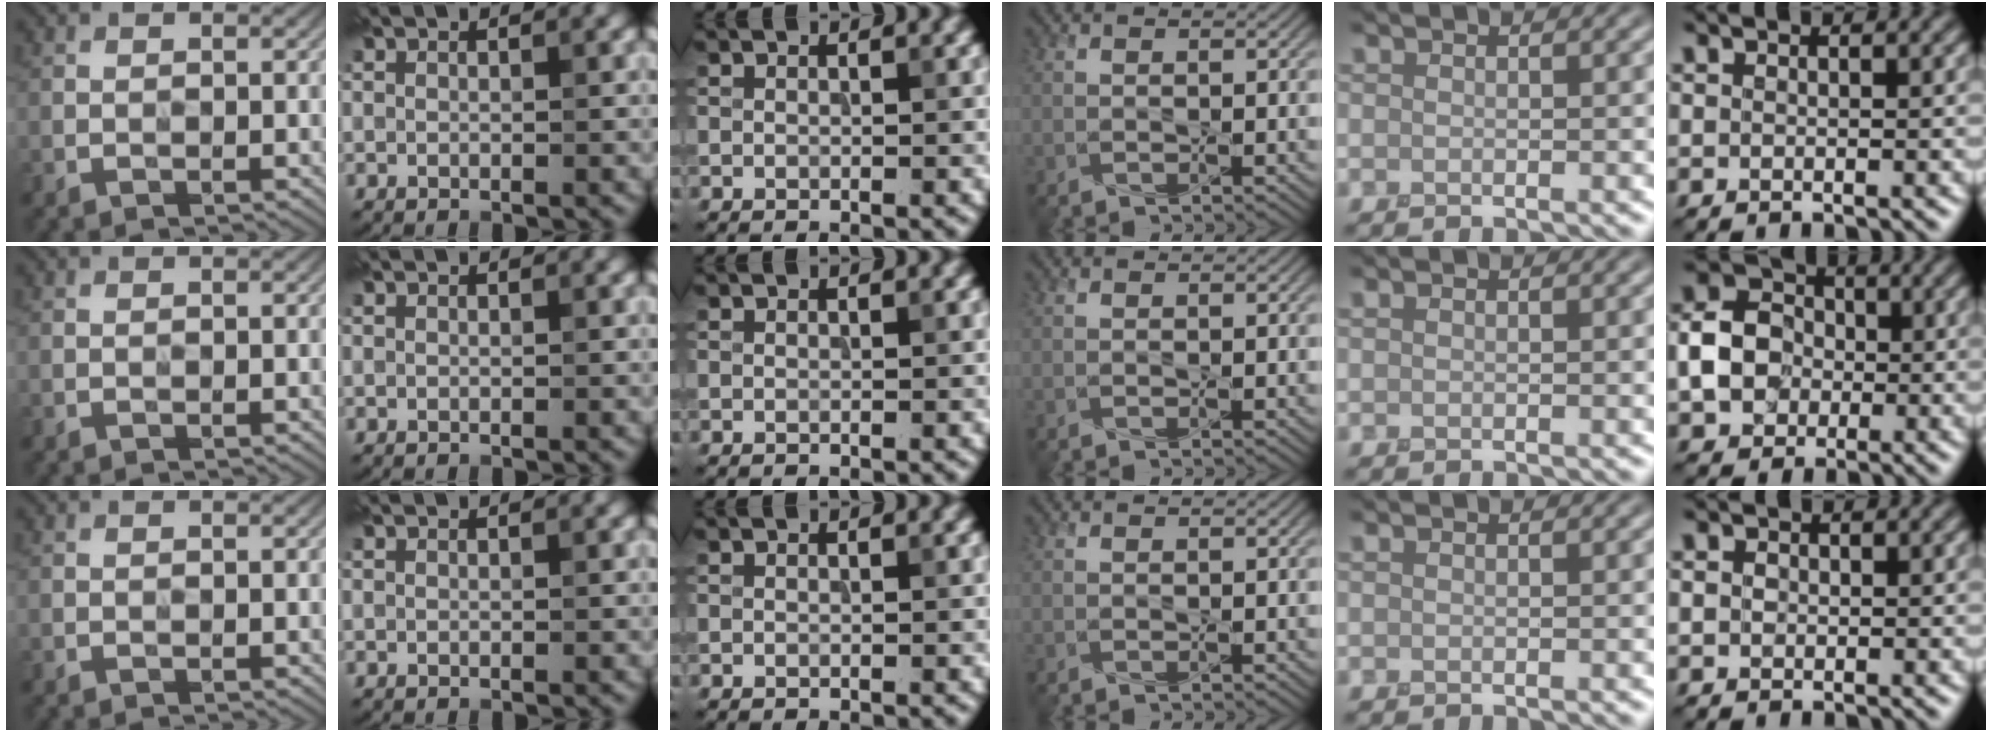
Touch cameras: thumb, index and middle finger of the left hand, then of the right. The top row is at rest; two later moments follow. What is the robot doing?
{"motion": "press", "object": "button"}